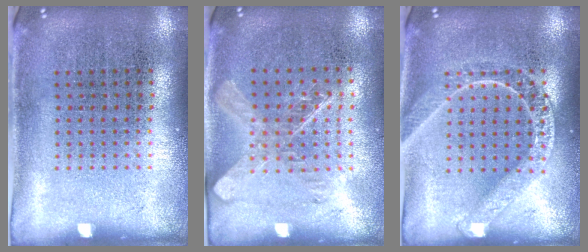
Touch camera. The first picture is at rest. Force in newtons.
{"total": 1.5, "press": 1.3, "slide": 0.7}
{"total": 2.7, "press": 2.6, "slide": 0.4}